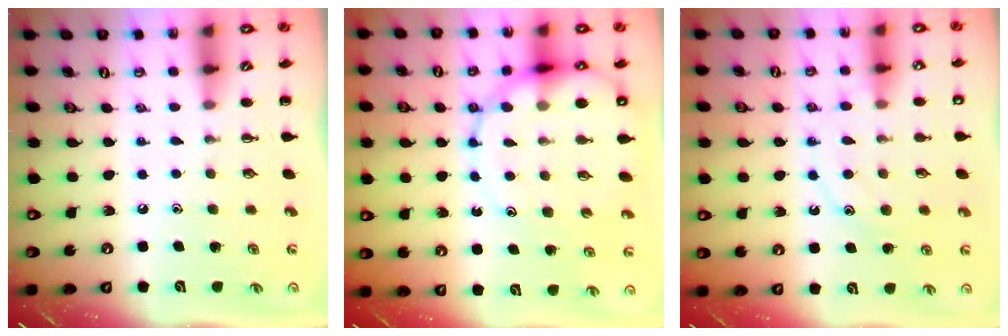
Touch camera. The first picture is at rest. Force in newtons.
{"total": 16.1, "press": 15.7, "slide": 3.6}
{"total": 12.0, "press": 12.0, "slide": 0.8}